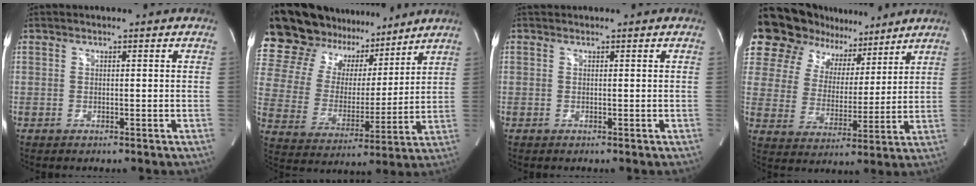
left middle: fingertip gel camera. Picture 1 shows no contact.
{"total": 20.7, "force": [18.0, 8.4, 5.9], "torque": [-0.118, 0.039, 0.297]}
{"total": 0.6, "force": [0.6, 0.1, 0.1], "torque": [-0.008, 0.014, 0.014]}
{"total": 17.7, "force": [14.2, 9.0, 5.5], "torque": [-0.106, 0.038, 0.235]}